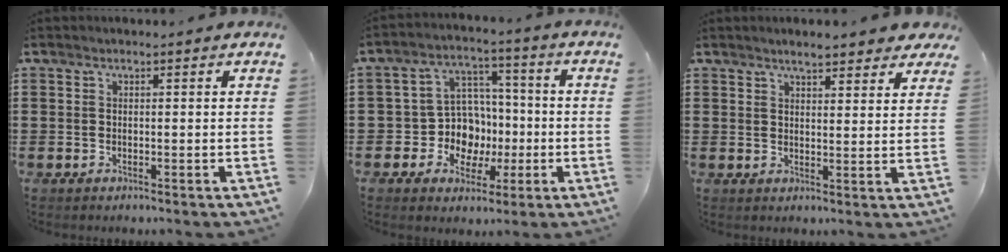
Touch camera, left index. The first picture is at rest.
{"total": 9.1, "force": [-1.1, 8.4, 3.3], "torque": [-0.083, 0.015, -0.010]}
{"total": 4.2, "force": [3.7, 0.6, 1.8], "torque": [-0.045, -0.001, 0.068]}